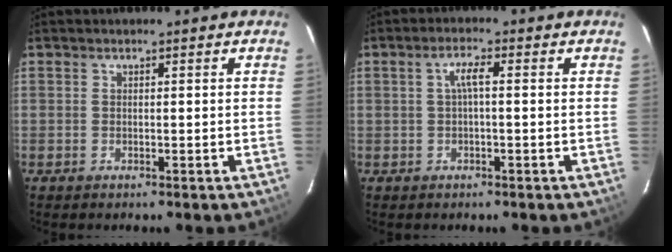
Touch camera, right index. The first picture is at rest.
{"total": 2.7, "force": [0.0, 0.5, 2.6], "torque": [-0.053, 0.009, 0.001]}